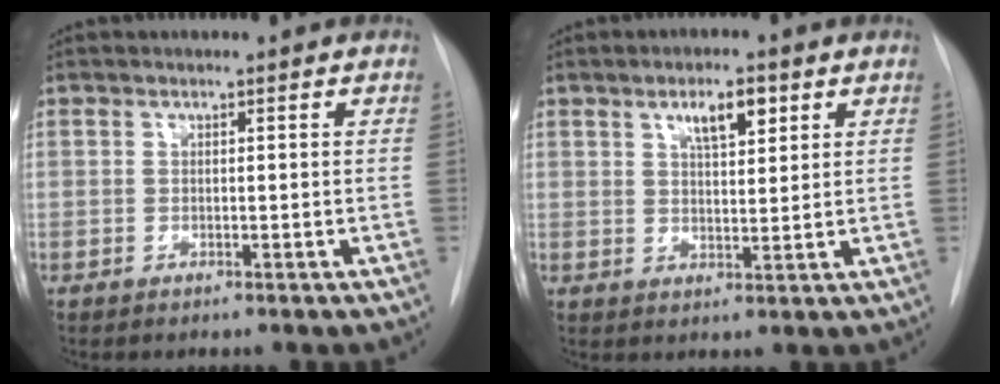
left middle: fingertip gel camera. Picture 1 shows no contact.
{"total": 5.1, "force": [2.7, 1.7, 4.0], "torque": [-0.066, 0.001, 0.045]}